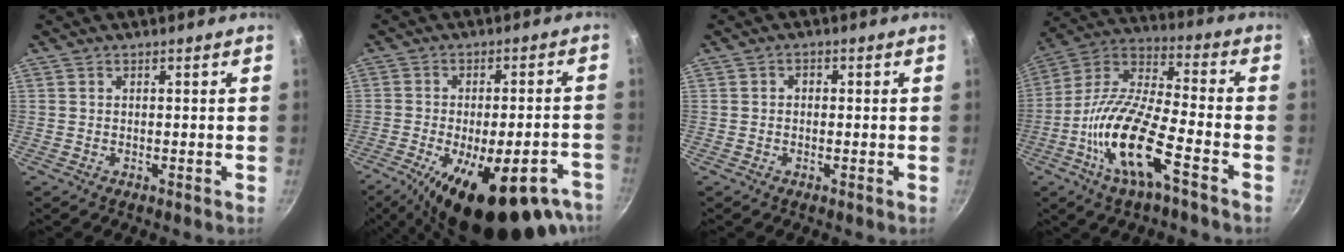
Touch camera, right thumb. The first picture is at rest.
{"total": 25.5, "force": [-13.8, 10.0, 19.0], "torque": [-0.246, 0.025, -0.190]}
{"total": 1.5, "force": [0.0, 1.2, 0.8], "torque": [-0.012, 0.006, -0.003]}
{"total": 17.5, "force": [-7.3, 5.2, 15.0], "torque": [-0.293, 0.043, -0.158]}